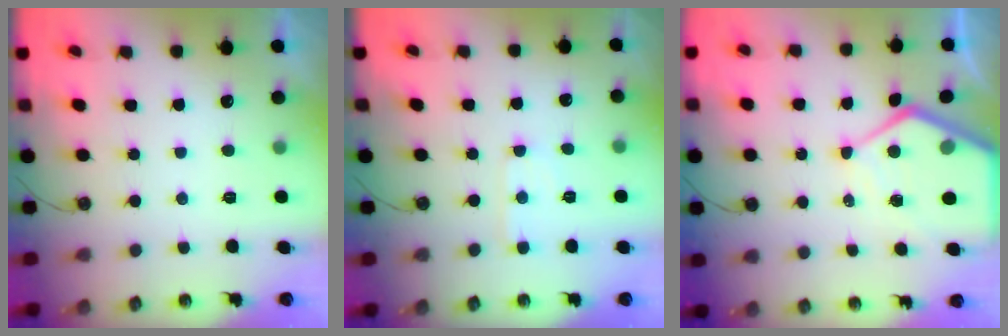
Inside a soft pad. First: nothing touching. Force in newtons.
{"total": 5.2, "press": 5.1, "slide": 0.7}
{"total": 11.5, "press": 11.5, "slide": 1.1}